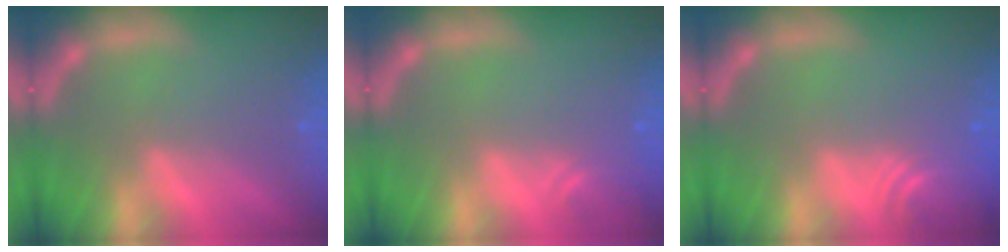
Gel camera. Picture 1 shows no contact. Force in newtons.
{"total": 1.9}
{"total": 4.5}